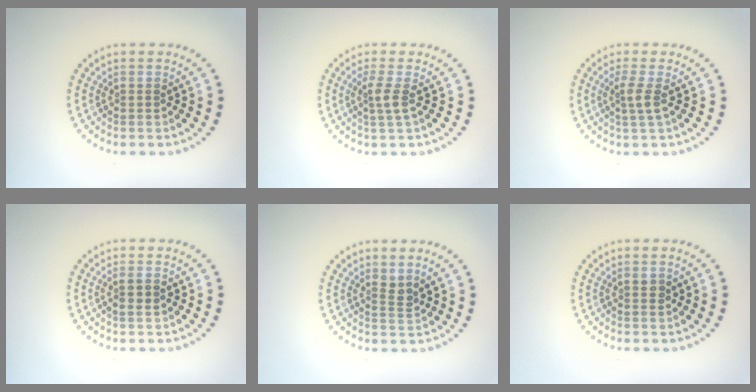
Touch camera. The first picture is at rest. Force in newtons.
{"total": 1.9, "press": 1.3, "slide": 1.3}
{"total": 1.9, "press": 1.4, "slide": 1.3}
{"total": 1.4, "press": 1.3, "slide": 0.4}
{"total": 1.3, "press": 1.0, "slide": 0.8}
{"total": 0.9, "press": 0.8, "slide": 0.3}